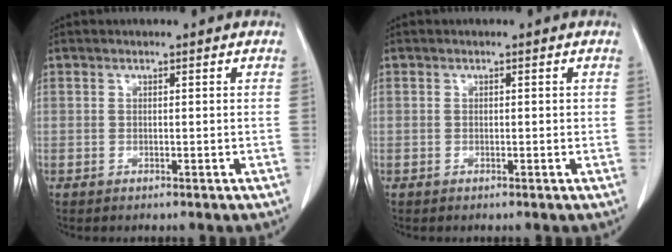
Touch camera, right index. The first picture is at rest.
{"total": 0.6, "force": [0.1, 0.3, 0.5], "torque": [-0.008, 0.002, 0.002]}